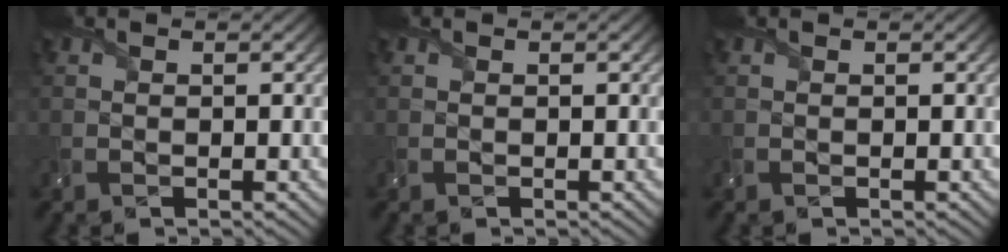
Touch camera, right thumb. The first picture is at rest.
{"total": 0.0}
{"total": 0.0}